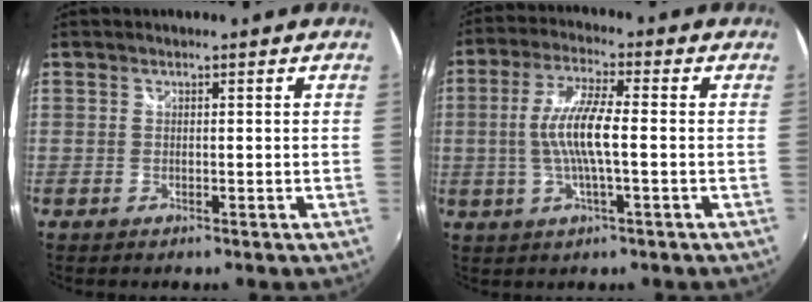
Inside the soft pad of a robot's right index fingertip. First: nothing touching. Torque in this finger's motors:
{"motor_torque": [1.67, -0.09, 0.85, 0.21]}